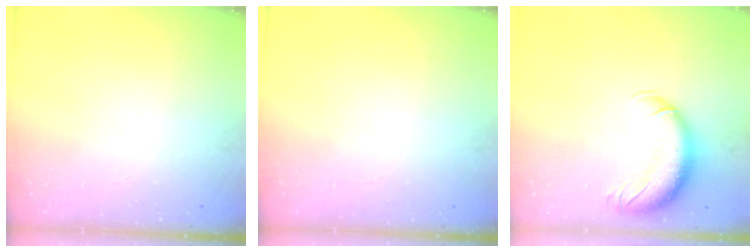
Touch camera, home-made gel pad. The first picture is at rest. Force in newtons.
{"total": 0.0}
{"total": 12.4, "press": 11.9, "slide": 3.6}